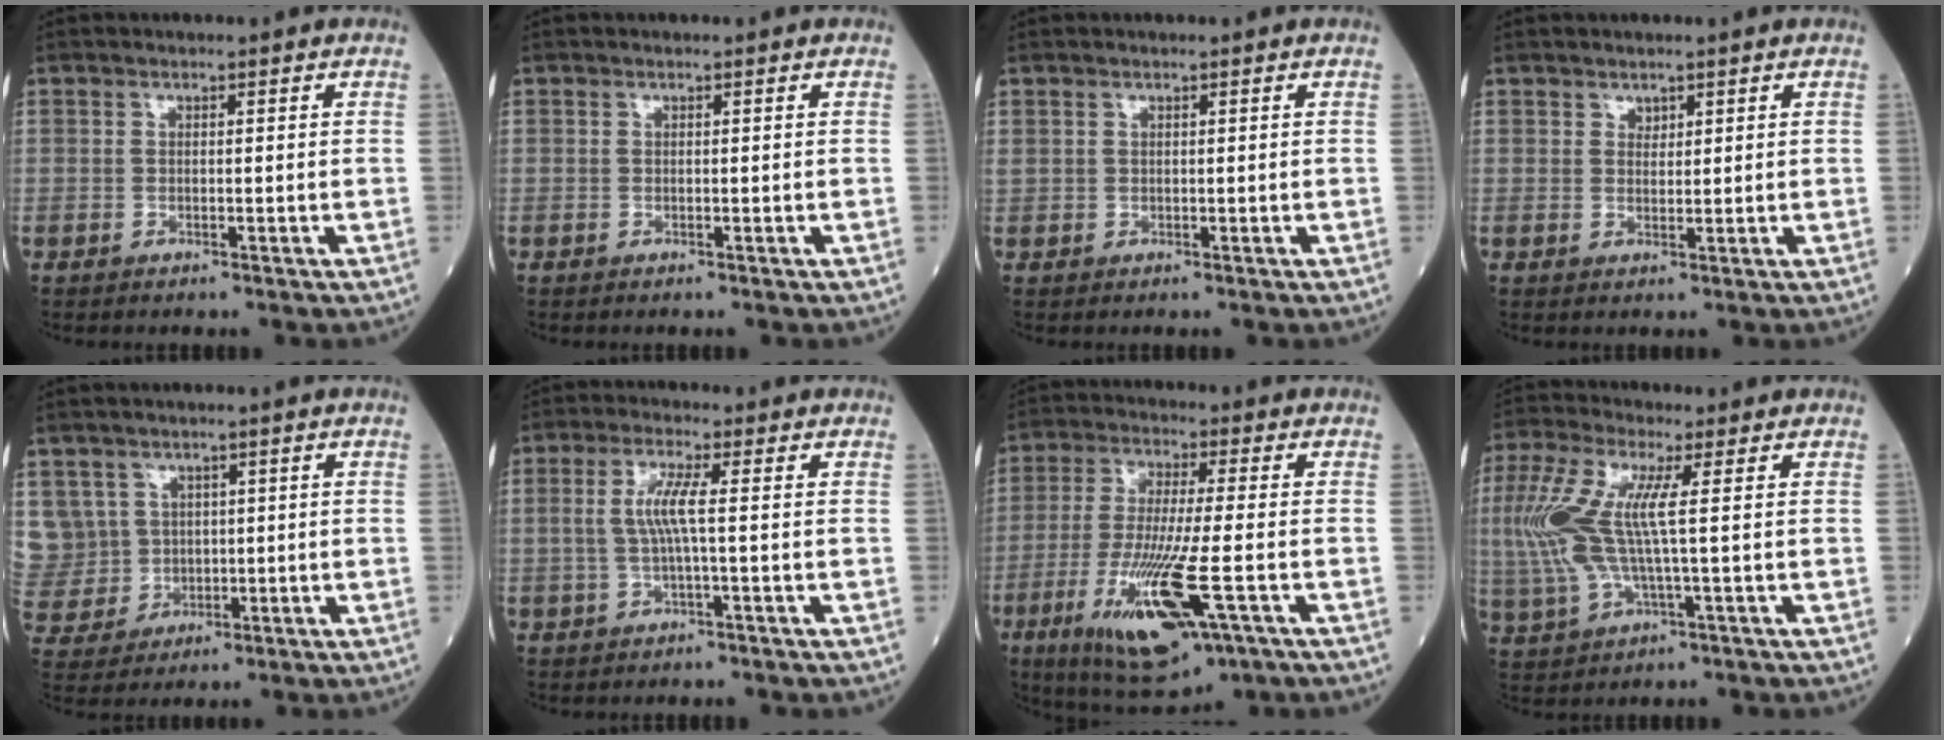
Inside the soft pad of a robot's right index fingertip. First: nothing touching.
{"total": 0.0}
{"total": 0.5, "force": [0.4, 0.2, 0.2], "torque": [-0.006, 0.013, 0.012]}
{"total": 1.3, "force": [0.9, 0.8, 0.3], "torque": [-0.001, -0.002, 0.015]}
{"total": 11.1, "force": [2.5, 10.7, 1.6], "torque": [-0.076, 0.045, 0.072]}
{"total": 4.8, "force": [0.2, 0.2, 4.7], "torque": [-0.104, 0.008, 0.003]}
{"total": 15.5, "force": [-6.0, 2.3, 14.1], "torque": [-0.279, -0.038, -0.097]}
{"total": 11.2, "force": [1.1, 2.2, 10.9], "torque": [-0.270, 0.013, 0.020]}